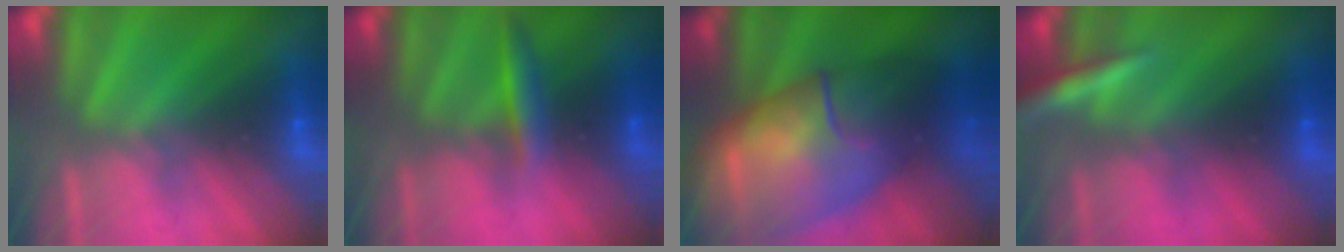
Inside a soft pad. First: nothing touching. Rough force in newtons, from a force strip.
{"total": 2.8}
{"total": 7.4}
{"total": 2.9}